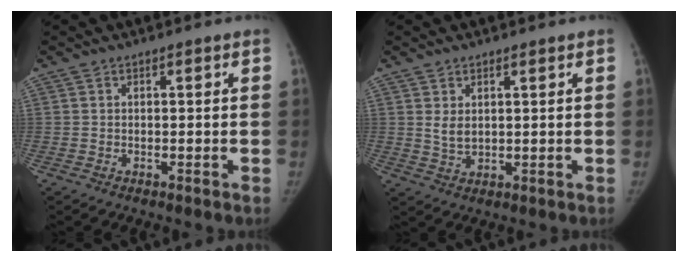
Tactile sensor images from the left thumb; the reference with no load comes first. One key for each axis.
{"total": 2.9, "fx": 1.1, "fy": 1.8, "fz": 2.0, "tx": -0.031, "ty": -0.014, "tz": 0.028}